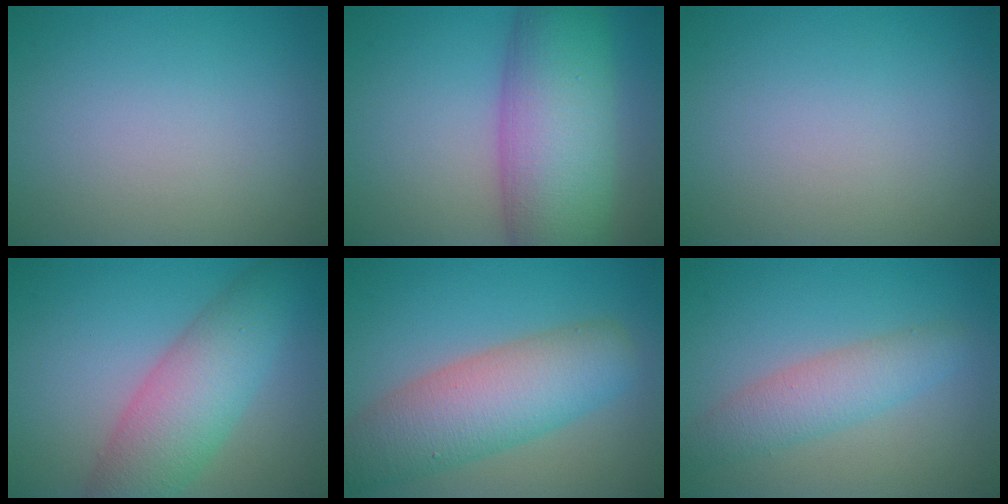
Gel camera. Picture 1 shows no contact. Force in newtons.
{"total": 11.2, "press": 11.2, "slide": 0.4}
{"total": 0.0}
{"total": 7.1, "press": 7.1, "slide": 0.4}
{"total": 8.0, "press": 8.0, "slide": 0.4}
{"total": 3.7, "press": 3.7, "slide": 0.1}